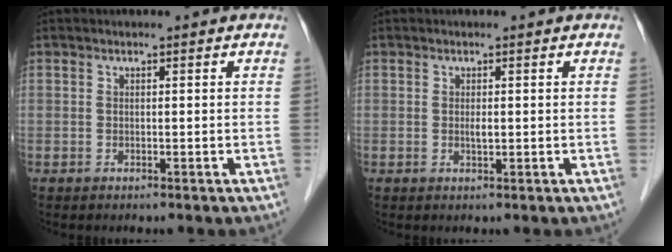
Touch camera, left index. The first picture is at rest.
{"total": 0.9, "force": [-0.1, 0.2, 0.8], "torque": [-0.017, -0.006, -0.003]}